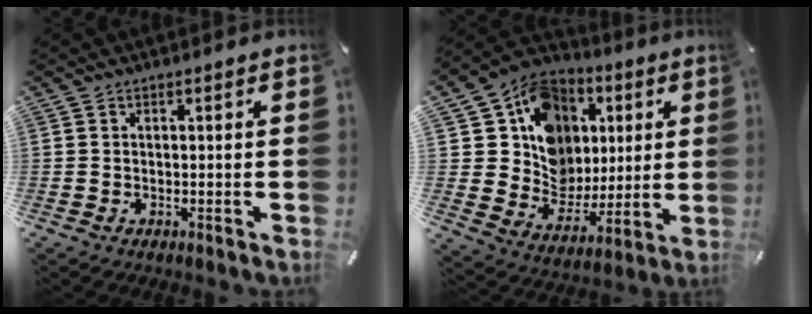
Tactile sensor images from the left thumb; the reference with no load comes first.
{"total": 14.9, "force": [3.8, 13.6, 4.9], "torque": [-0.074, -0.033, 0.088]}